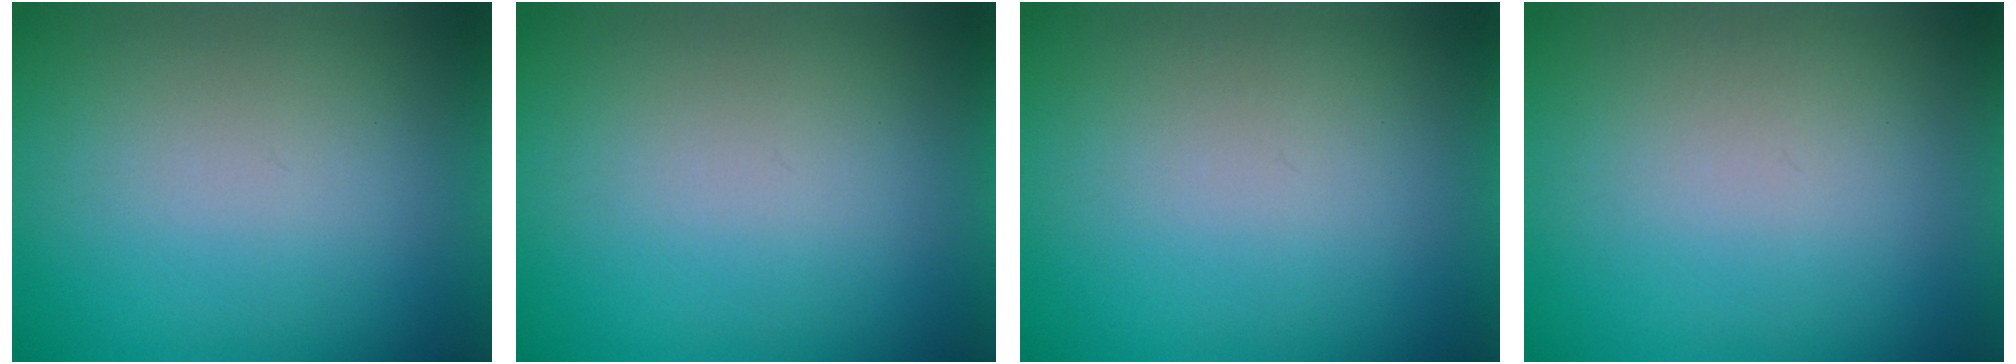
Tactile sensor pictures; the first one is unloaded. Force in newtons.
{"total": 0.0}
{"total": 1.9}
{"total": 1.1}